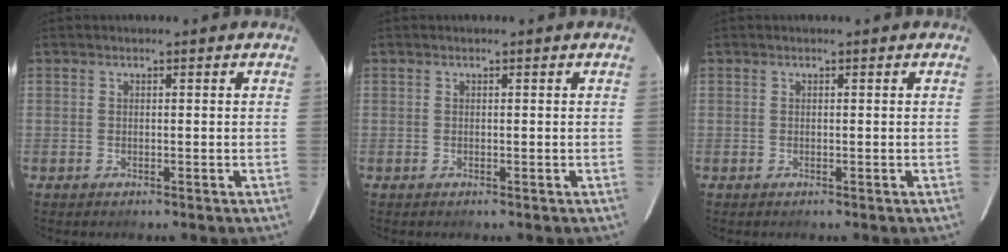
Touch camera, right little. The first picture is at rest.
{"total": 0.0}
{"total": 0.0}